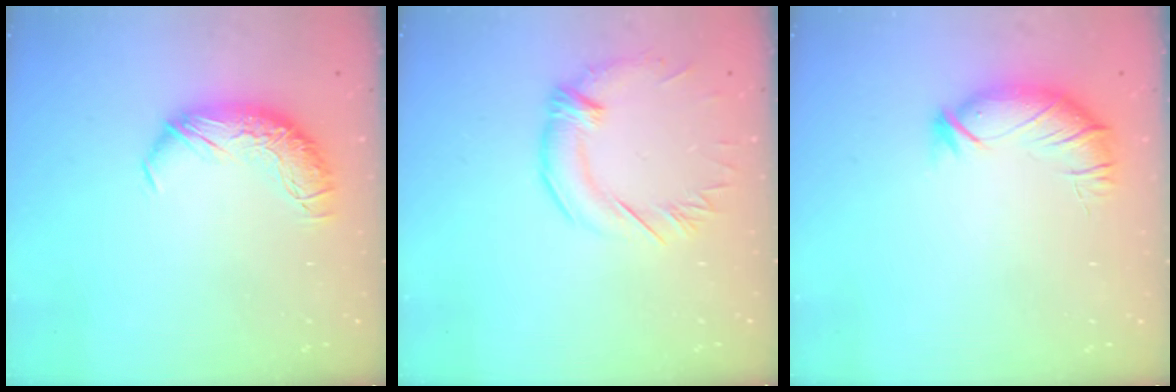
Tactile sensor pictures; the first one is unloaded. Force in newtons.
{"total": 1.1, "press": 0.1, "slide": 1.1}
{"total": 3.2, "press": 2.5, "slide": 1.9}